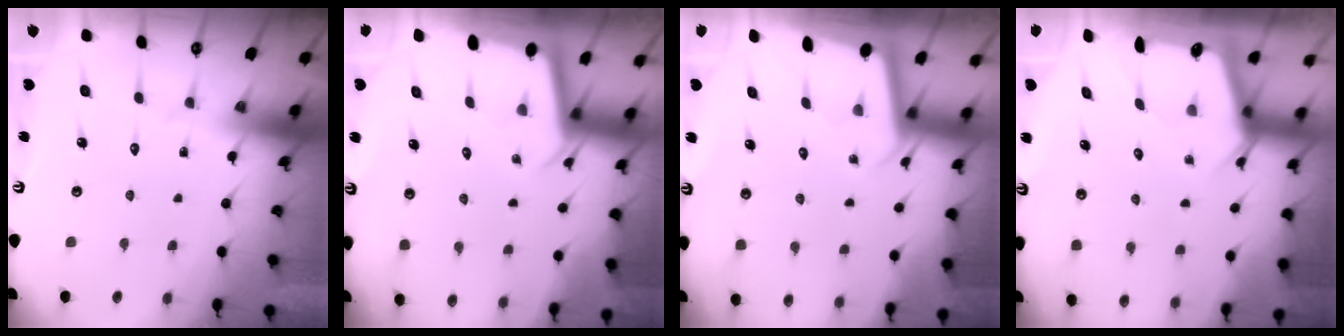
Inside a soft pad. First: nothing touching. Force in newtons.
{"total": 2.1, "press": 2.1, "slide": 0.1}
{"total": 1.9, "press": 1.9, "slide": 0.1}
{"total": 2.7, "press": 2.7, "slide": 0.1}